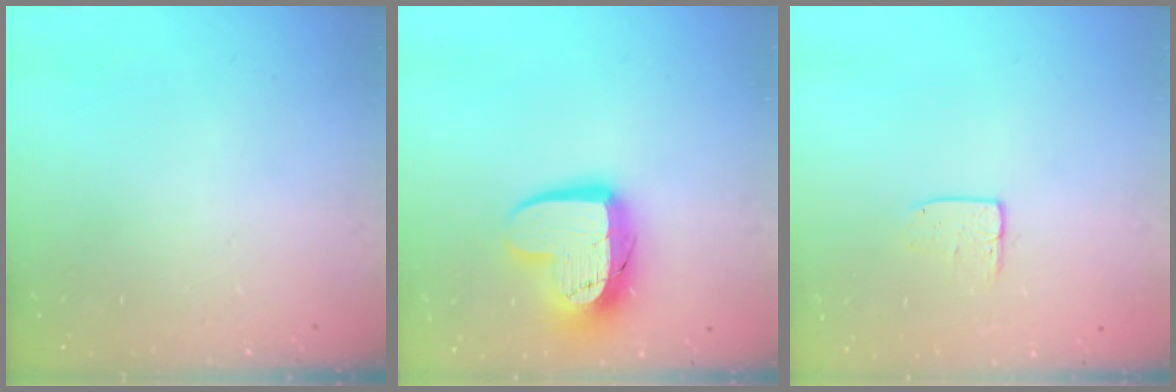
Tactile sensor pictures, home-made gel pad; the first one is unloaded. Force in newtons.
{"total": 14.3, "press": 14.3, "slide": 1.2}
{"total": 5.4, "press": 5.4, "slide": 0.4}